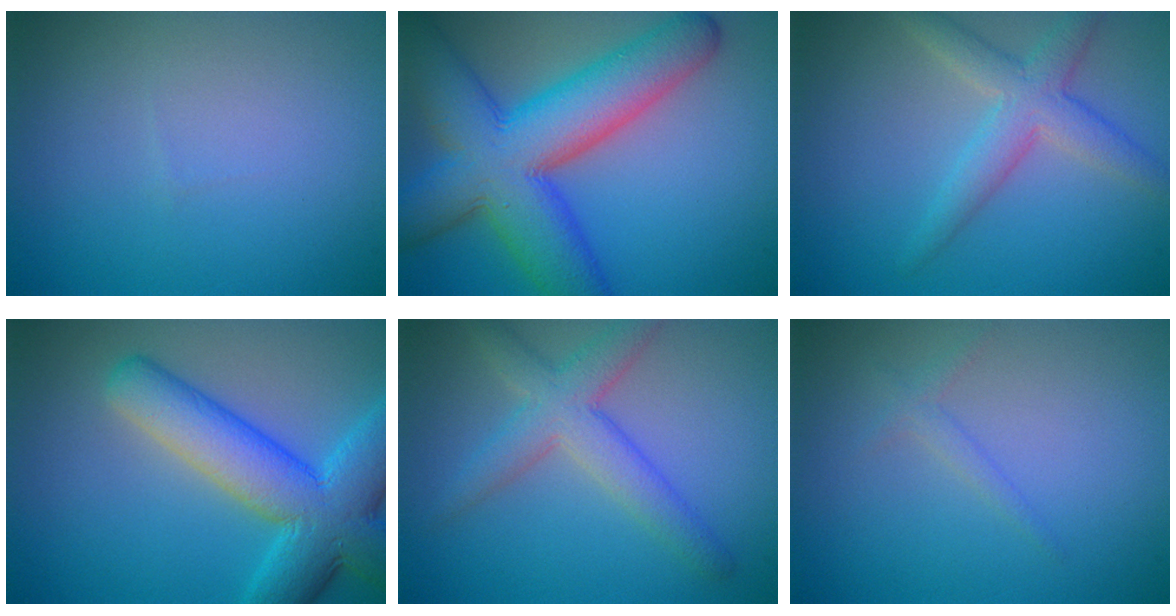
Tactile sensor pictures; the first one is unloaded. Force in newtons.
{"total": 11.8, "press": 11.8, "slide": 0.6}
{"total": 3.8, "press": 3.8, "slide": 0.1}
{"total": 9.4, "press": 9.4, "slide": 0.4}
{"total": 4.4, "press": 4.3, "slide": 0.3}
{"total": 1.1, "press": 1.1, "slide": 0.1}